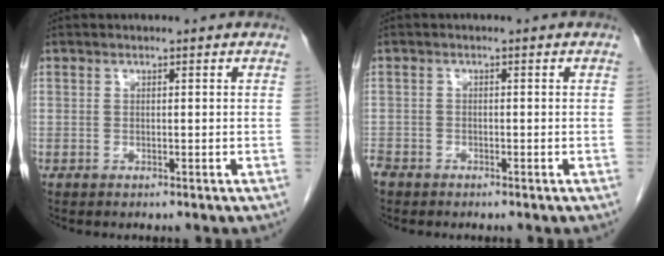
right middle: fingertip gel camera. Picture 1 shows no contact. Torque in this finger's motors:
{"motor_torque": [1.02, -1.11, 0.17, 0.06]}